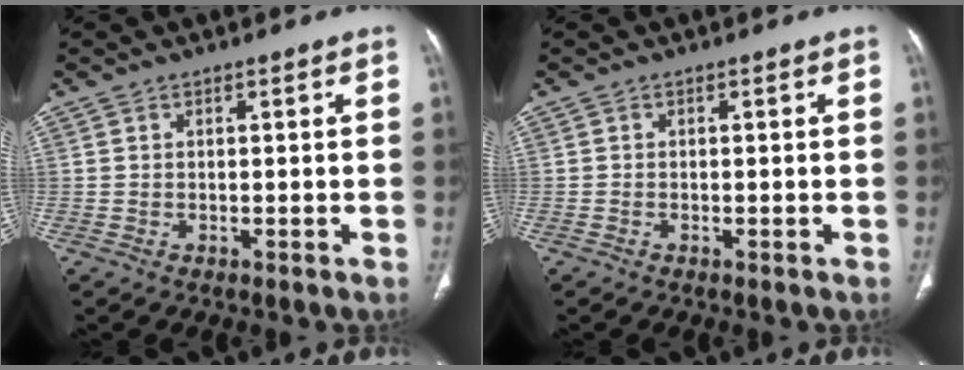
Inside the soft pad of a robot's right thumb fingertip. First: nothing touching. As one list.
[{"total": 0.0}]